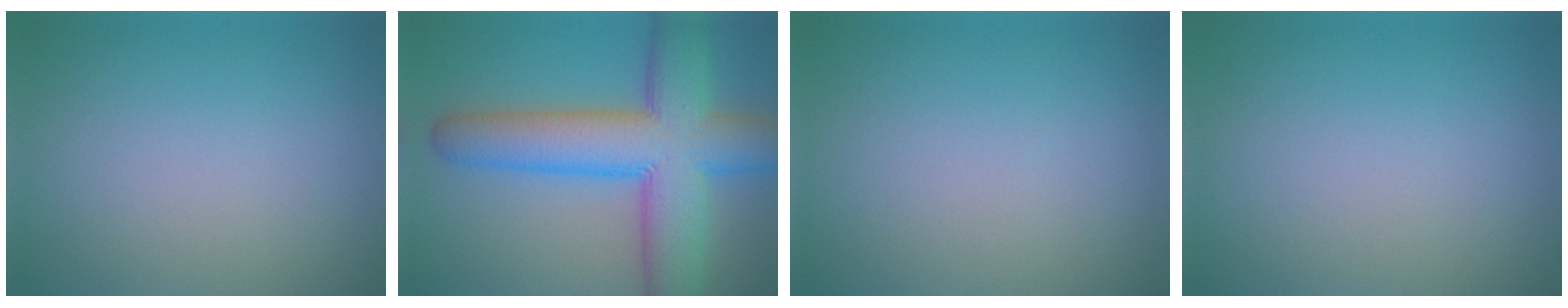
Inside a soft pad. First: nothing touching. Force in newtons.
{"total": 11.3, "press": 11.3, "slide": 0.3}
{"total": 0.0}
{"total": 0.0}